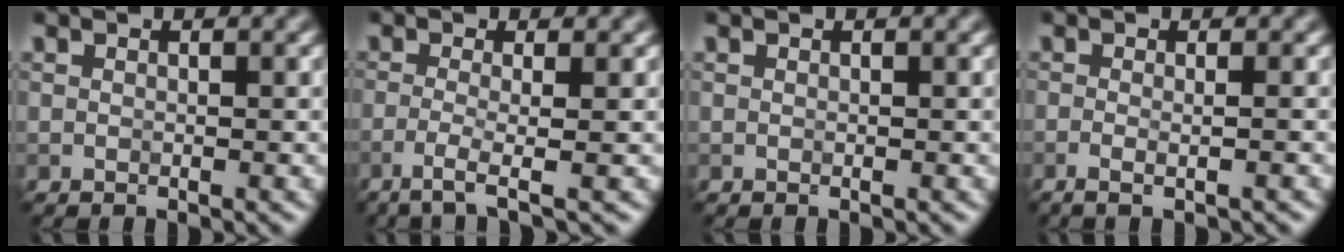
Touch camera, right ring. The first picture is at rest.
{"total": 3.1, "force": [-1.3, 0.7, 2.8], "torque": [-0.048, -0.002, -0.040]}
{"total": 0.0}
{"total": 2.4, "force": [-0.5, 1.1, 2.0], "torque": [-0.012, 0.001, -0.019]}